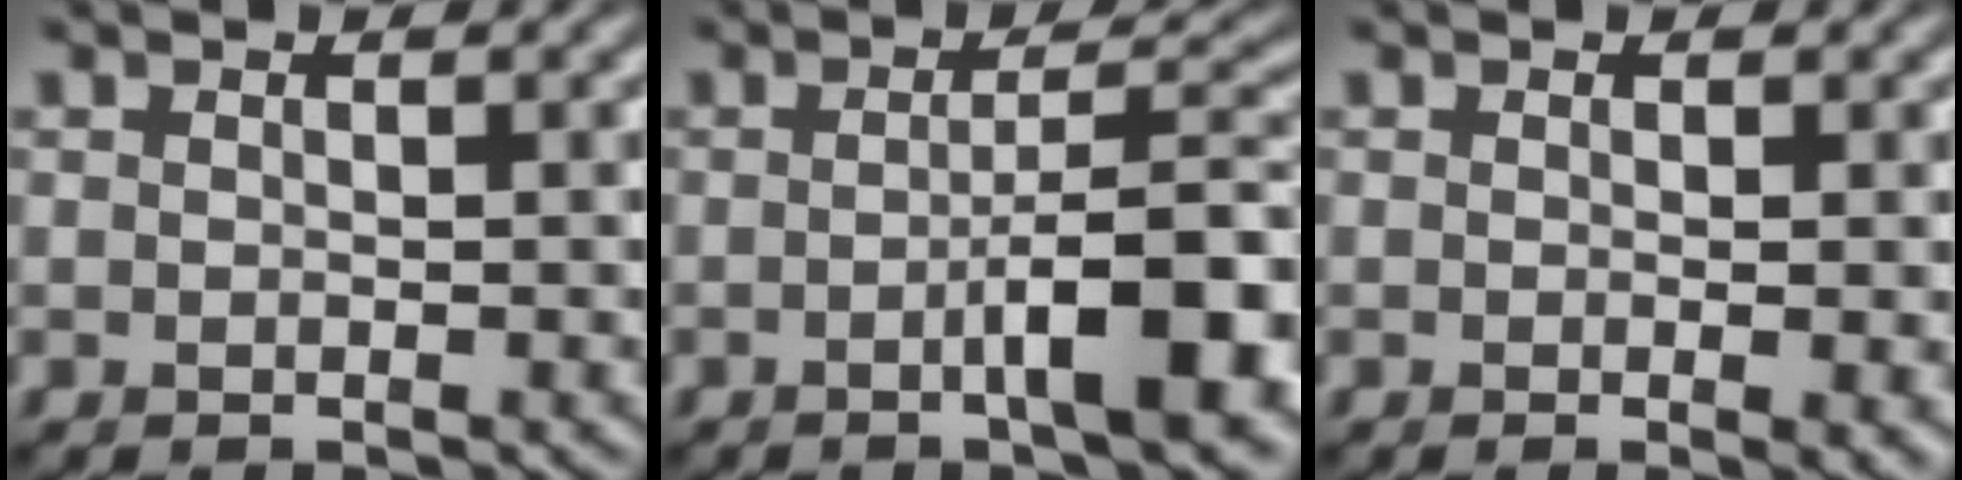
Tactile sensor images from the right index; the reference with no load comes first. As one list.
[{"total": 7.4, "force": [-2.3, 1.6, 6.8], "torque": [-0.092, 0.013, -0.040]}, {"total": 1.8, "force": [-0.2, 0.4, 1.8], "torque": [-0.022, -0.006, -0.003]}]